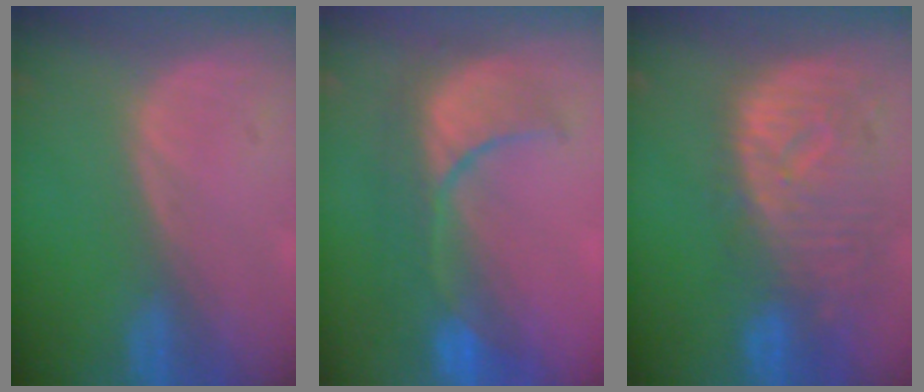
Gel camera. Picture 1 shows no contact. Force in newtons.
{"total": 10.0, "press": 9.1, "slide": 4.2}
{"total": 11.0, "press": 9.6, "slide": 5.4}